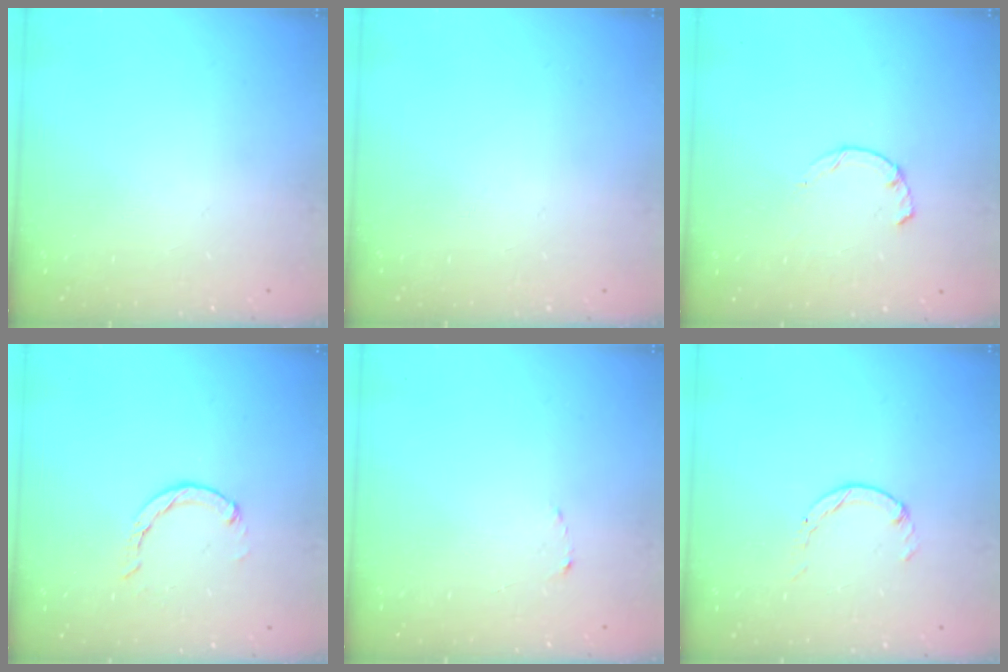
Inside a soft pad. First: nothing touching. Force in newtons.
{"total": 0.0}
{"total": 1.9, "press": 1.9, "slide": 0.3}
{"total": 2.7, "press": 2.7, "slide": 0.5}
{"total": 1.5, "press": 1.5, "slide": 0.2}
{"total": 0.0}